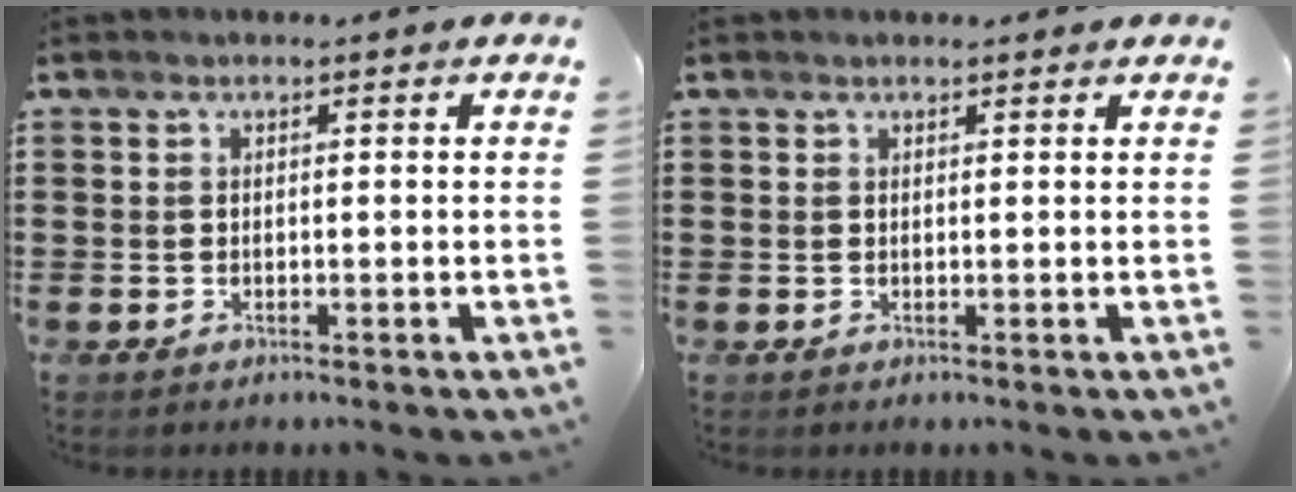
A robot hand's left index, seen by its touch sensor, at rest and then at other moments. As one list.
[{"total": 0.7, "force": [0.7, 0.2, 0.2], "torque": [-0.004, 0.000, 0.014]}]